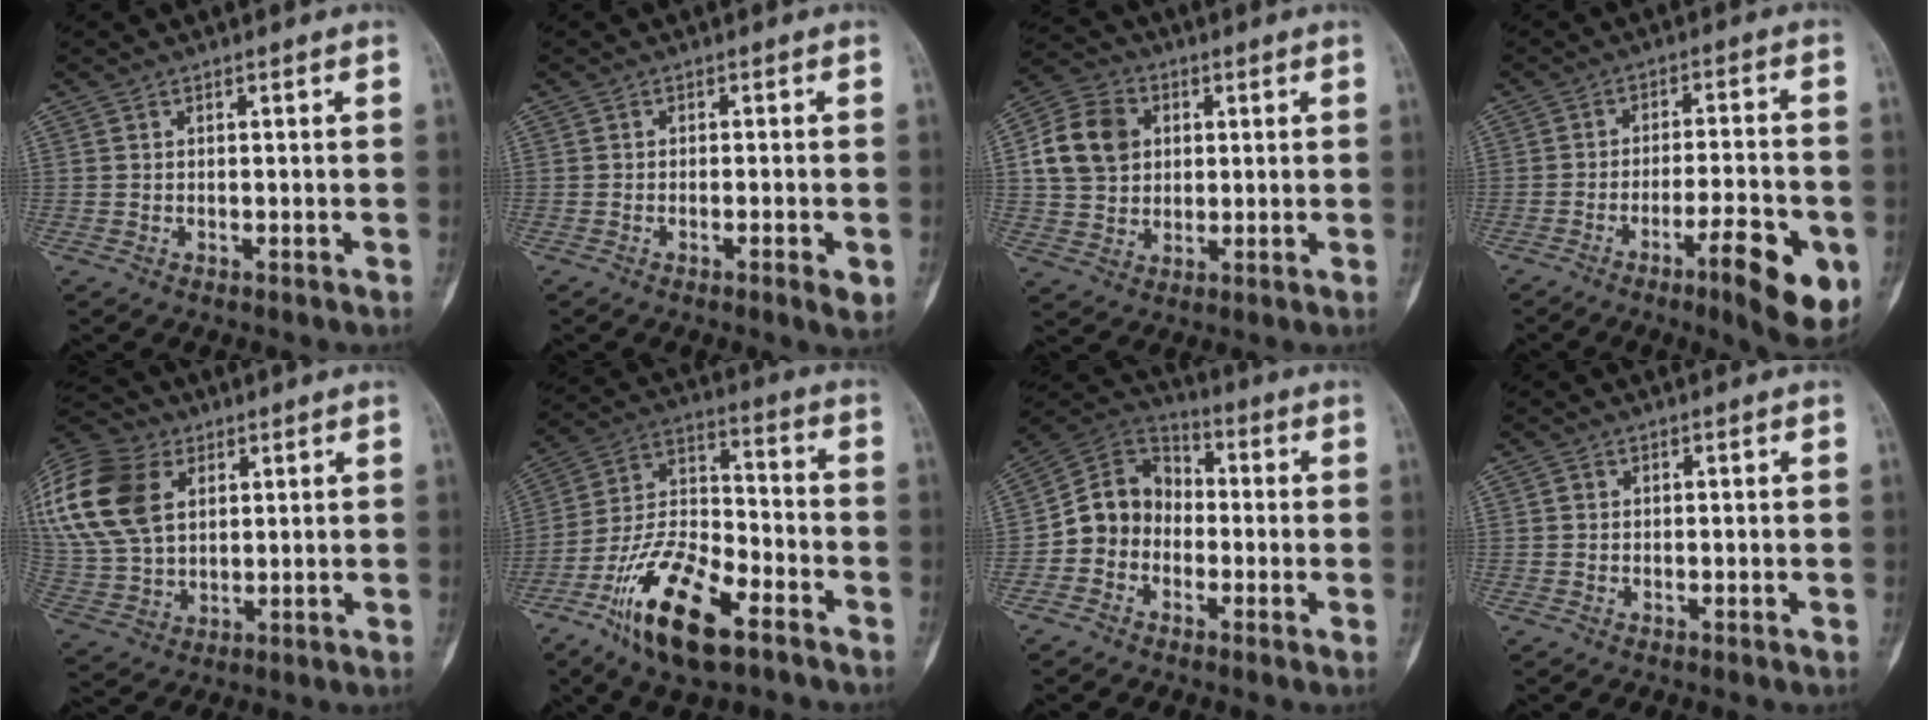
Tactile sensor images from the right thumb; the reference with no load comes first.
{"total": 4.0, "force": [-1.5, 0.8, 3.7], "torque": [-0.056, -0.003, -0.021]}
{"total": 11.8, "force": [2.3, 9.6, 6.4], "torque": [-0.100, 0.006, 0.038]}
{"total": 13.2, "force": [-5.4, 3.1, 11.6], "torque": [-0.157, 0.013, -0.074]}
{"total": 23.6, "force": [8.1, 16.2, 15.1], "torque": [-0.349, 0.021, 0.158]}
{"total": 18.5, "force": [-10.5, 7.4, 13.3], "torque": [-0.241, 0.060, -0.192]}
{"total": 10.3, "force": [-2.1, 8.9, 4.8], "torque": [-0.065, 0.046, -0.054]}
{"total": 0.5, "force": [0.1, 0.5, 0.2], "torque": [-0.001, 0.002, 0.000]}